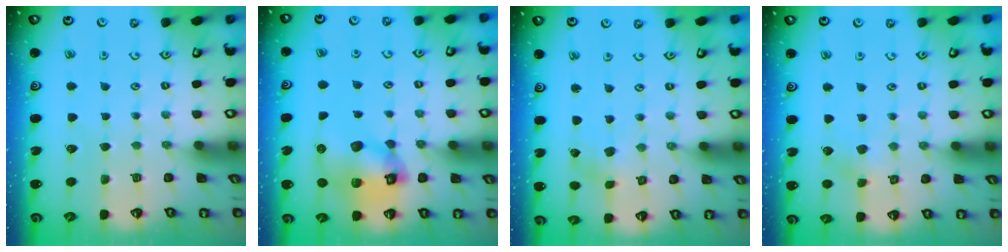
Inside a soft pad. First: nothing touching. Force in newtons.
{"total": 13.8, "press": 13.6, "slide": 2.1}
{"total": 0.0}
{"total": 4.8, "press": 4.6, "slide": 1.1}